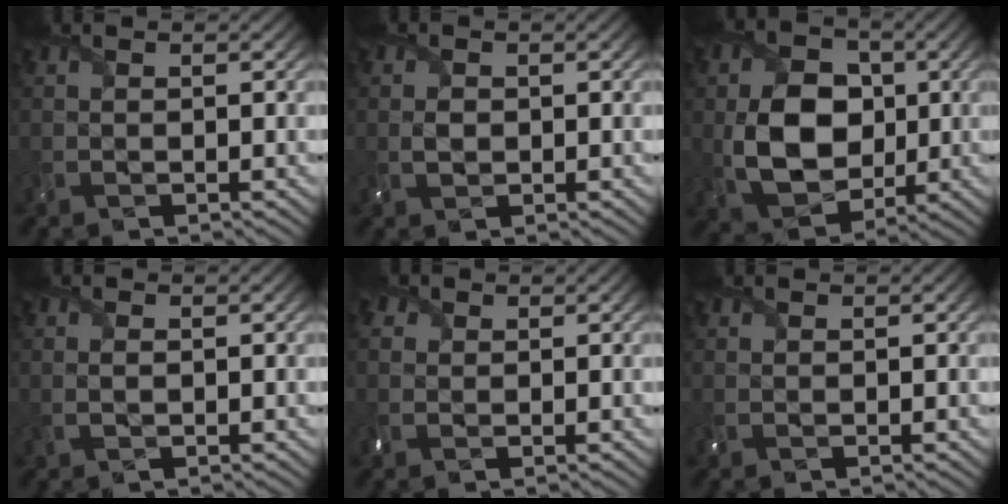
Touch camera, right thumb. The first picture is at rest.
{"total": 1.5, "force": [0.0, 1.3, 0.8], "torque": [-0.023, -0.003, -0.002]}
{"total": 10.2, "force": [-0.1, 7.7, 6.6], "torque": [-0.146, -0.008, -0.002]}
{"total": 0.9, "force": [0.0, 0.6, 0.7], "torque": [-0.019, -0.002, 0.002]}
{"total": 2.0, "force": [0.7, 1.7, 0.6], "torque": [-0.019, 0.003, 0.008]}
{"total": 0.6, "force": [0.4, 0.4, 0.1], "torque": [-0.005, 0.003, 0.006]}